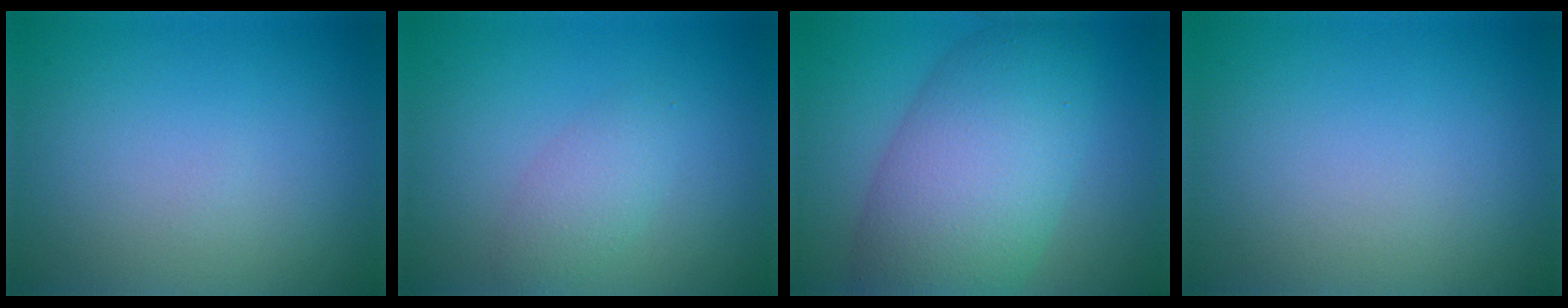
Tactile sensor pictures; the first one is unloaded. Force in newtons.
{"total": 2.1, "press": 2.1, "slide": 0.1}
{"total": 9.6, "press": 9.6, "slide": 0.2}
{"total": 0.0}